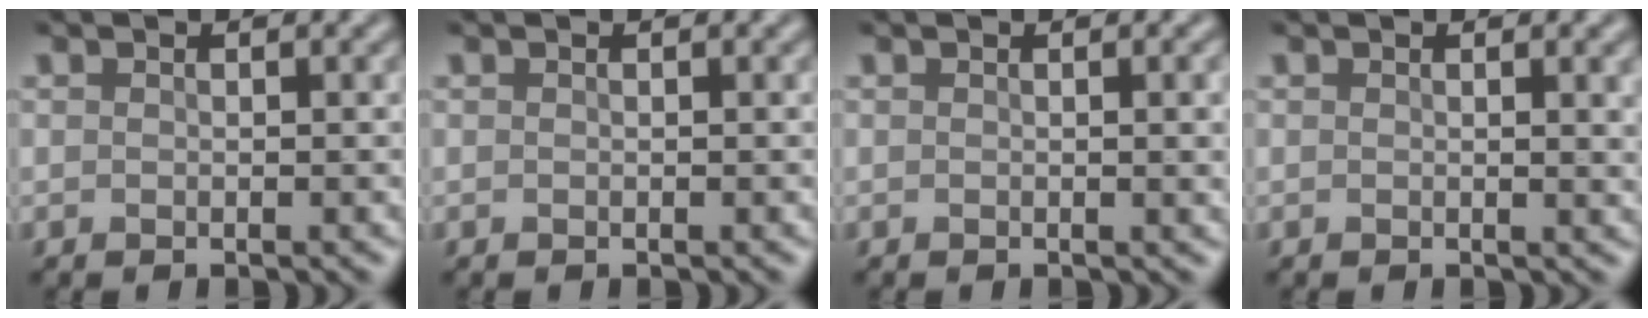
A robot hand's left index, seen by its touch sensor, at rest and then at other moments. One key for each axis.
{"total": 0.0}
{"total": 2.6, "fx": 0.2, "fy": 0.8, "fz": 2.4, "tx": -0.021, "ty": 0.003, "tz": -0.003}
{"total": 2.2, "fx": 0.6, "fy": 0.7, "fz": 2.0, "tx": -0.015, "ty": 0.002, "tz": 0.005}